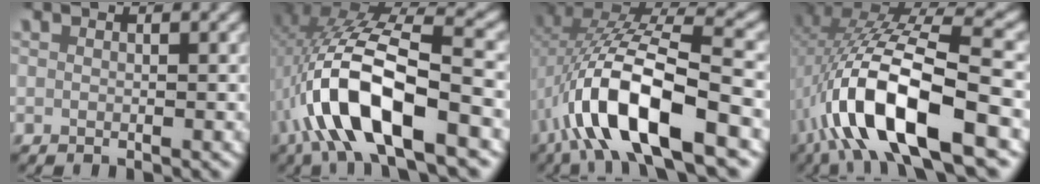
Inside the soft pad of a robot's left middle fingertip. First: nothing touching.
{"total": 10.6, "force": [-1.4, 4.5, 9.5], "torque": [-0.201, -0.007, -0.020]}
{"total": 9.9, "force": [-2.2, 3.9, 8.8], "torque": [-0.179, -0.013, -0.027]}
{"total": 10.9, "force": [-2.0, 4.1, 10.0], "torque": [-0.200, -0.006, -0.026]}